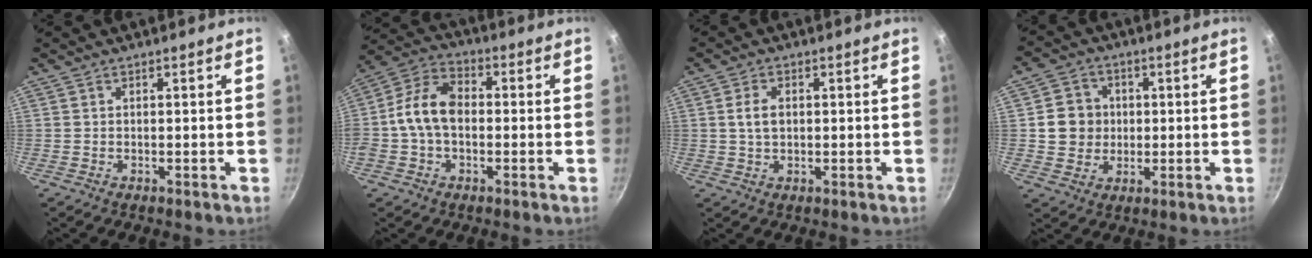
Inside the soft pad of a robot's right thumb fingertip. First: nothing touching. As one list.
[{"total": 10.6, "force": [-0.6, 7.2, 7.7], "torque": [-0.130, 0.034, -0.029]}, {"total": 3.7, "force": [0.5, 2.3, 2.8], "torque": [-0.046, 0.005, 0.008]}, {"total": 7.6, "force": [0.7, 7.1, 2.5], "torque": [-0.009, 0.007, 0.008]}]